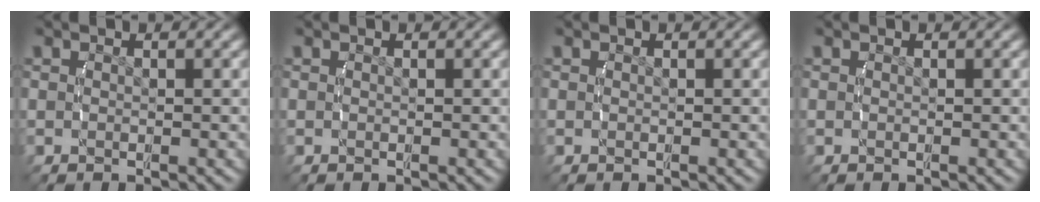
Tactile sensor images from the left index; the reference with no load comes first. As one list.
[{"total": 0.0}, {"total": 0.0}, {"total": 0.0}]